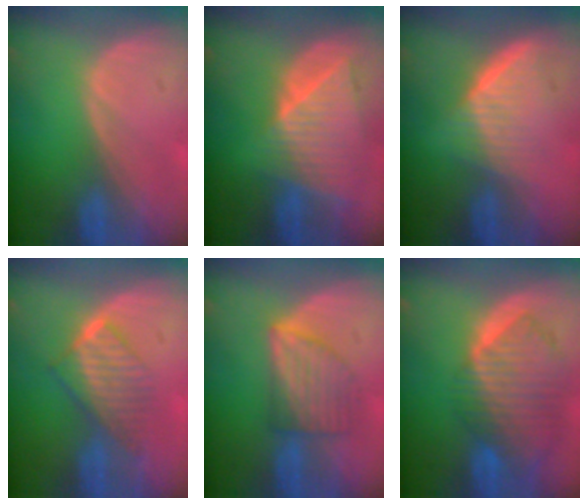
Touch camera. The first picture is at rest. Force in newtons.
{"total": 9.1, "press": 8.0, "slide": 4.3}
{"total": 6.5, "press": 5.9, "slide": 2.7}
{"total": 6.7, "press": 6.0, "slide": 2.9}
{"total": 6.1, "press": 6.1, "slide": 0.2}
{"total": 10.3, "press": 9.0, "slide": 5.1}